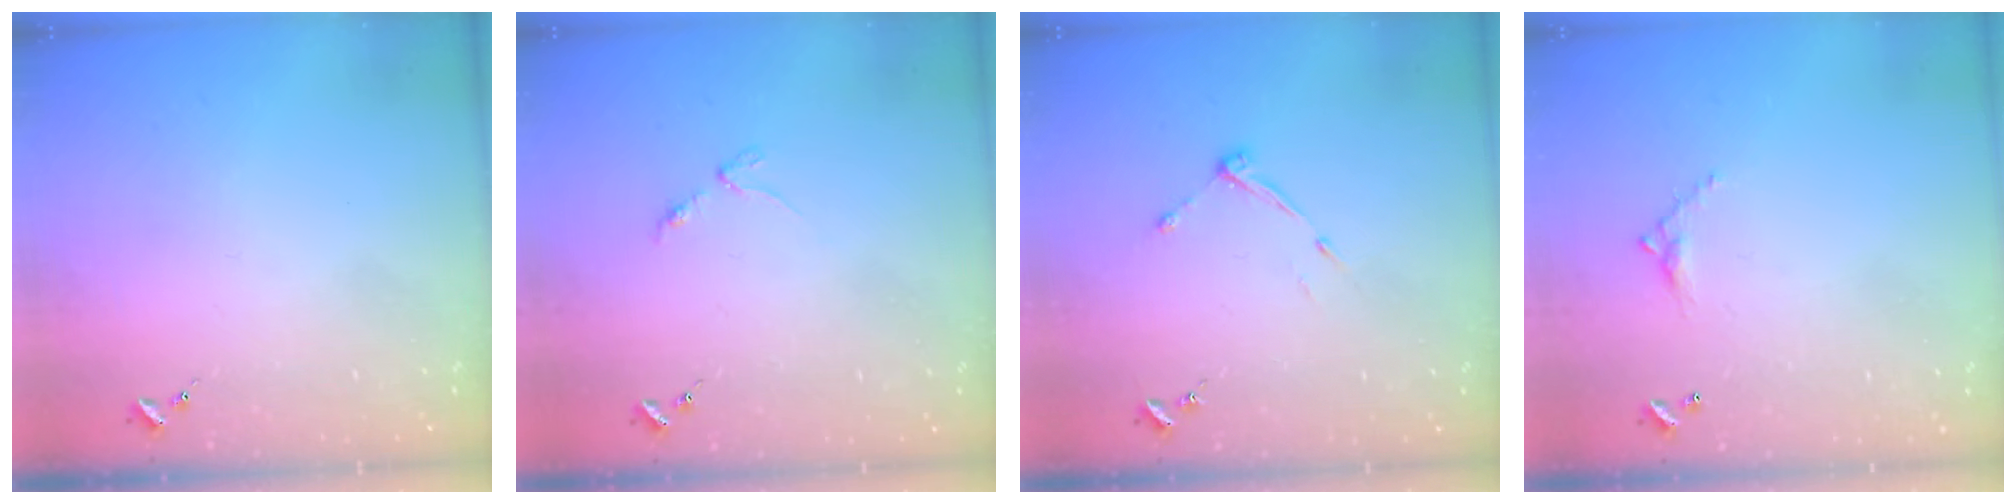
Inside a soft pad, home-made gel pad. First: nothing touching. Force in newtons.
{"total": 2.9, "press": 2.8, "slide": 0.4}
{"total": 5.1, "press": 5.1, "slide": 0.6}
{"total": 4.6, "press": 4.6, "slide": 0.3}